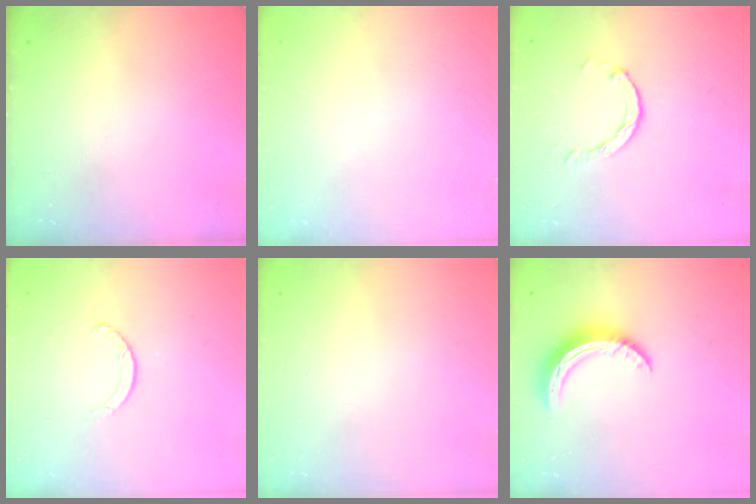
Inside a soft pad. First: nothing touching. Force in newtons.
{"total": 0.0}
{"total": 2.9, "press": 2.9, "slide": 0.4}
{"total": 1.1, "press": 1.1, "slide": 0.1}
{"total": 2.6, "press": 2.6, "slide": 0.2}
{"total": 9.9, "press": 9.9, "slide": 0.5}